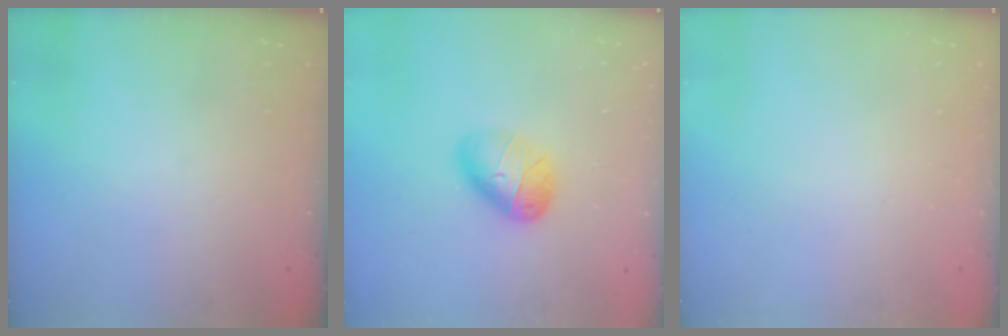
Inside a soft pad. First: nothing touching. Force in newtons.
{"total": 11.5, "press": 11.5, "slide": 0.5}
{"total": 0.0}